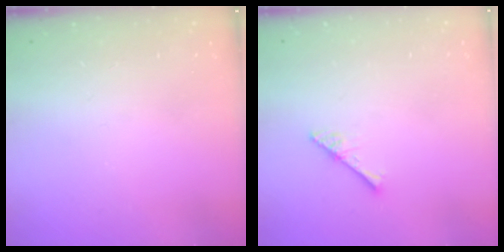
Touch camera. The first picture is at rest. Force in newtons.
{"total": 2.9, "press": 2.9, "slide": 0.2}